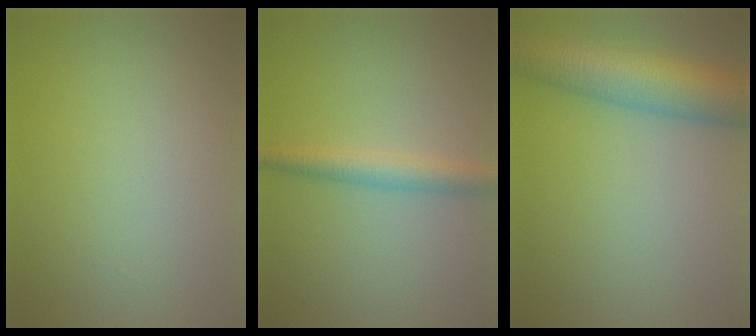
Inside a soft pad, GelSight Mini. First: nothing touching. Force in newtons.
{"total": 2.7, "press": 2.7, "slide": 0.1}
{"total": 8.2, "press": 8.2, "slide": 0.4}